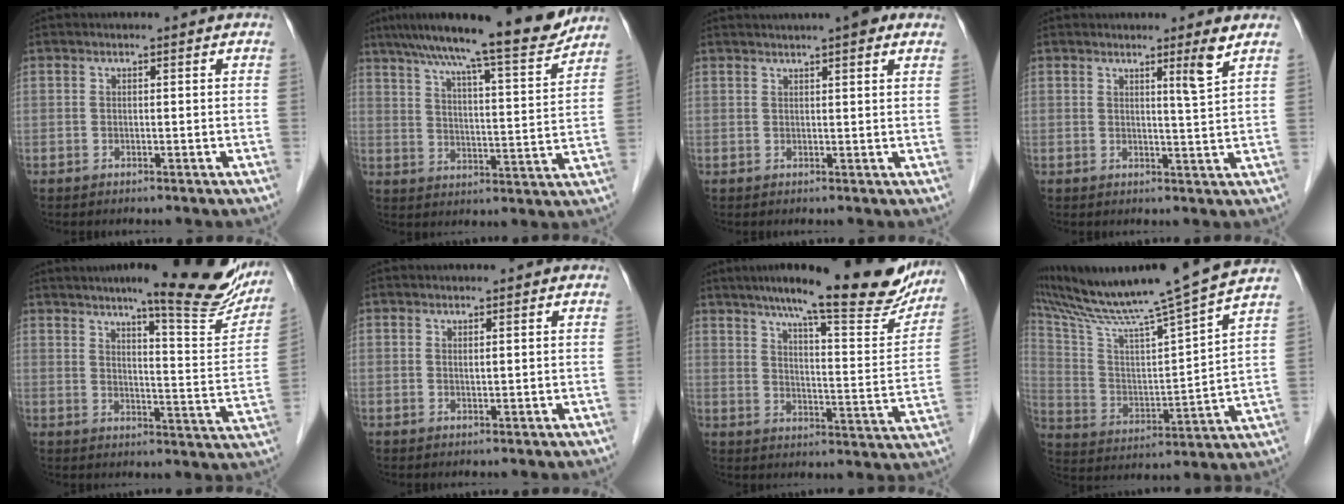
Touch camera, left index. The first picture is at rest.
{"total": 16.5, "force": [14.1, 0.3, 8.4], "torque": [-0.123, 0.001, 0.206]}
{"total": 6.1, "force": [4.5, 0.7, 4.1], "torque": [-0.054, 0.026, 0.059]}
{"total": 3.3, "force": [2.0, -1.0, 2.3], "torque": [-0.035, -0.013, 0.038]}
{"total": 19.2, "force": [15.2, 2.2, 11.5], "torque": [-0.135, -0.024, 0.188]}
{"total": 0.7, "force": [0.2, 0.2, 0.7], "torque": [-0.014, -0.002, 0.005]}
{"total": 22.5, "force": [18.5, 3.2, 12.3], "torque": [-0.173, -0.015, 0.243]}
{"total": 20.9, "force": [18.2, -1.9, 10.1], "torque": [-0.186, -0.024, 0.291]}